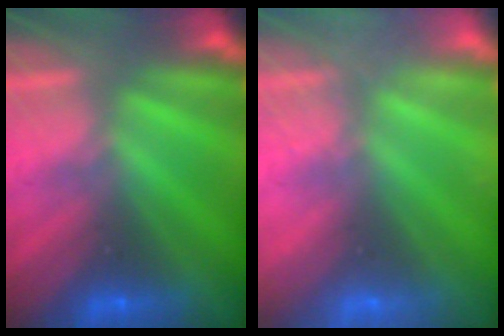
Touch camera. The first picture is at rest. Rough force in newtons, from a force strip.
{"total": 2.4}